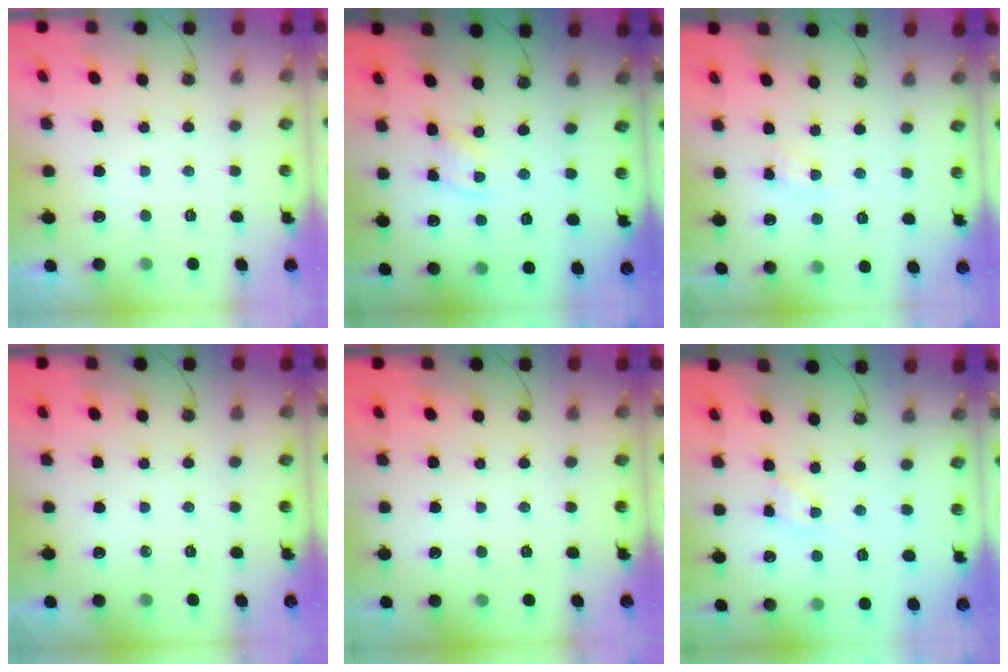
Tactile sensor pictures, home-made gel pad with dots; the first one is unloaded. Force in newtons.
{"total": 2.9, "press": 2.8, "slide": 0.5}
{"total": 3.5, "press": 3.5, "slide": 0.5}
{"total": 0.0}
{"total": 0.0}
{"total": 3.2, "press": 3.2, "slide": 0.4}